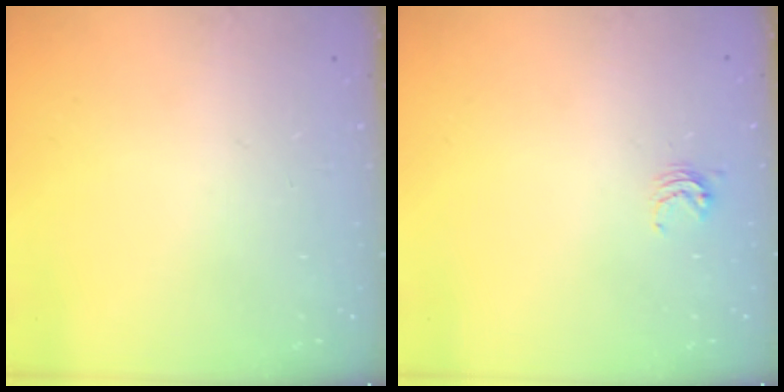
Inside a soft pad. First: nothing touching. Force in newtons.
{"total": 3.5, "press": 3.5, "slide": 0.4}